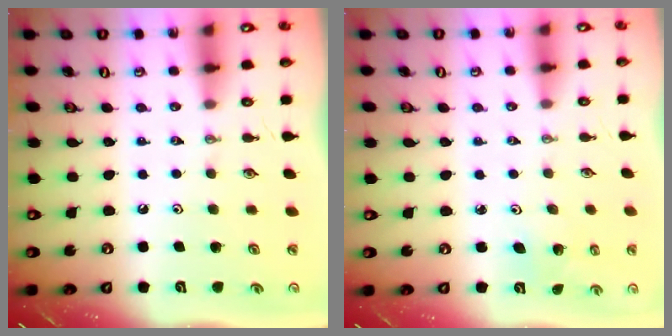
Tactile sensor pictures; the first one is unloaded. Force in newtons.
{"total": 2.3, "press": 2.3, "slide": 0.2}